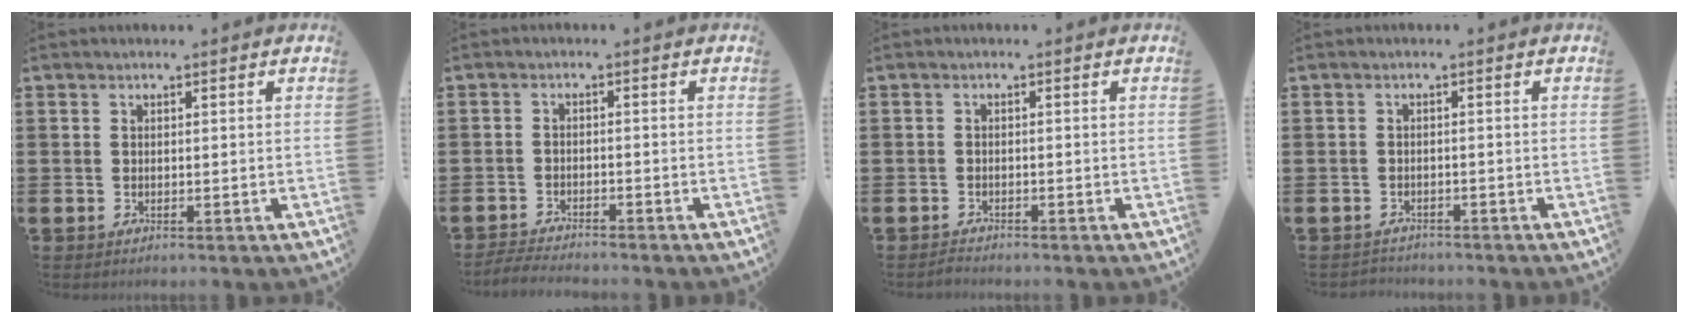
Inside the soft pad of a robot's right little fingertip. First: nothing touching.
{"total": 2.3, "force": [-2.3, 0.0, 0.2], "torque": [-0.004, 0.005, -0.049]}
{"total": 0.9, "force": [-0.9, 0.2, 0.1], "torque": [-0.005, 0.000, -0.018]}
{"total": 1.1, "force": [-1.0, 0.2, -0.1], "torque": [-0.002, 0.002, -0.023]}